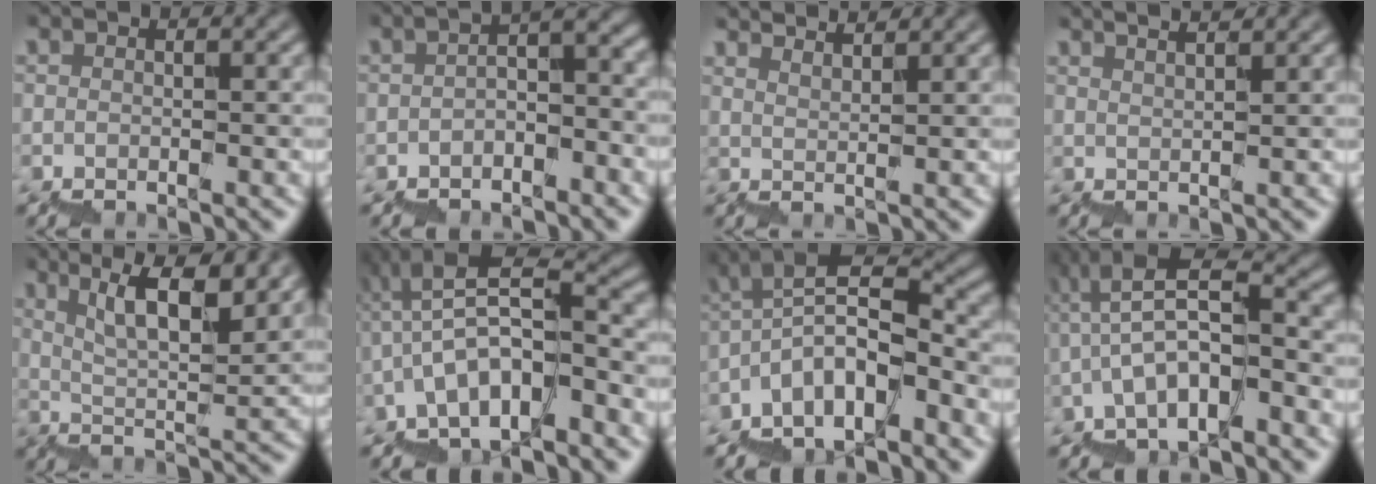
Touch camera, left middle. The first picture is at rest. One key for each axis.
{"total": 2.9, "fx": -1.6, "fy": 0.8, "fz": 2.2, "tx": -0.038, "ty": 0.017, "tz": -0.027}
{"total": 4.9, "fx": 4.5, "fy": 1.0, "fz": 1.6, "tx": -0.020, "ty": 0.026, "tz": 0.044}
{"total": 2.8, "fx": 2.3, "fy": 0.6, "fz": 1.5, "tx": 0.006, "ty": 0.010, "tz": 0.029}
{"total": 8.2, "fx": 5.7, "fy": 1.6, "fz": 5.7, "tx": -0.063, "ty": 0.020, "tz": 0.102}
{"total": 7.1, "fx": -2.5, "fy": 2.5, "fz": 6.2, "tx": -0.100, "ty": 0.027, "tz": -0.046}
{"total": 6.8, "fx": -3.8, "fy": 2.4, "fz": 5.1, "tx": -0.083, "ty": 0.021, "tz": -0.068}
{"total": 5.6, "fx": -1.7, "fy": 1.8, "fz": 5.0, "tx": -0.088, "ty": 0.026, "tz": -0.030}